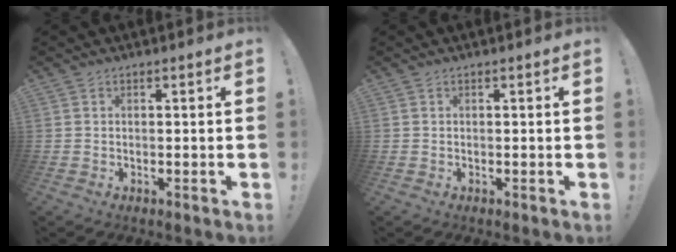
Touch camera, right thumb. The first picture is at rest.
{"total": 0.0}